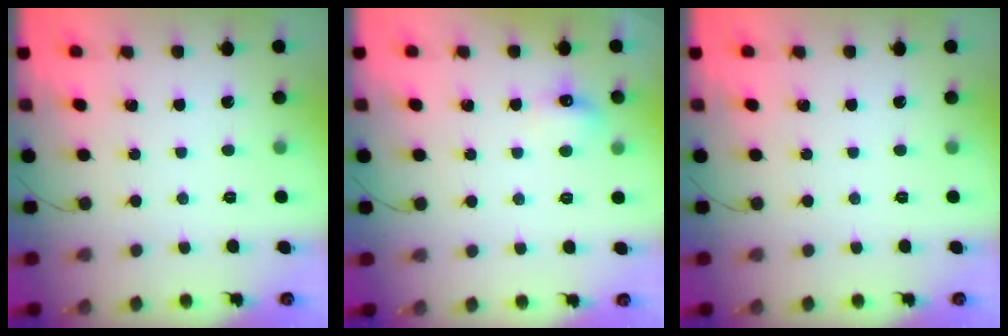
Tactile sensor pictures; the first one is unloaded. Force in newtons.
{"total": 5.6, "press": 5.5, "slide": 1.4}
{"total": 0.0}